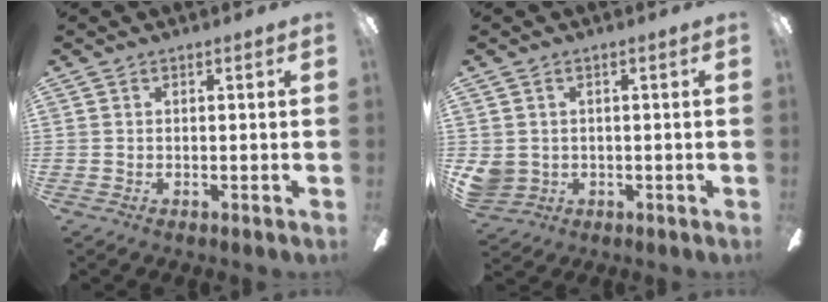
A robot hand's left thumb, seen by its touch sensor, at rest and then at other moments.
{"total": 3.7, "force": [-0.1, 3.6, 1.1], "torque": [-0.038, 0.003, -0.002]}